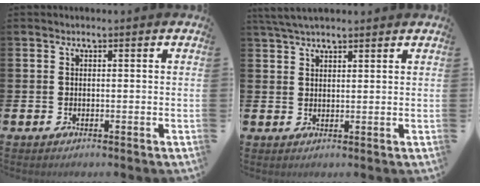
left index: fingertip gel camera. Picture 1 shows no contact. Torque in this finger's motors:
{"motor_torque": [0.88, -0.93, 0.74, 0.21]}